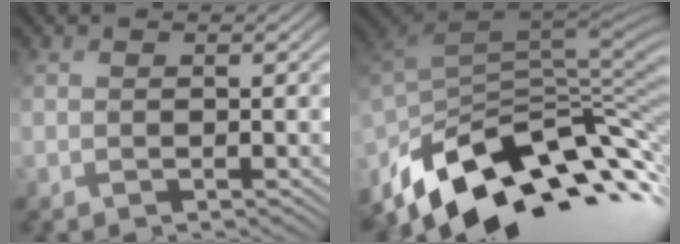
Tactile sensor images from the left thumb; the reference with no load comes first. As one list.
[{"total": 13.2, "force": [-8.5, 5.5, 8.4], "torque": [-0.200, -0.003, -0.150]}]